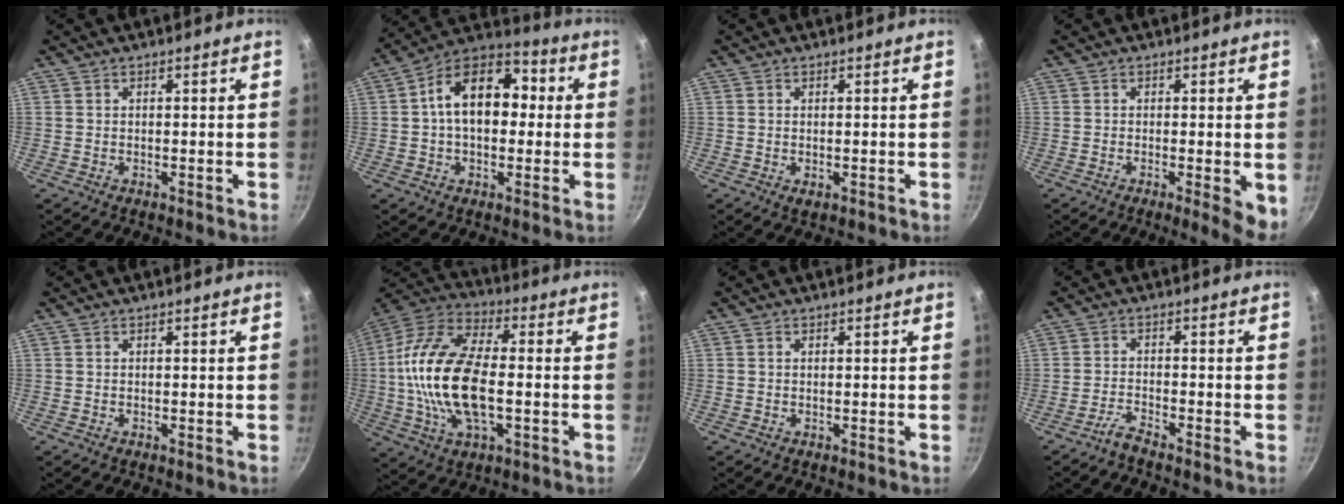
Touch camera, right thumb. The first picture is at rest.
{"total": 15.8, "force": [1.4, 10.5, 11.8], "torque": [-0.142, 0.038, 0.000]}
{"total": 1.0, "force": [-0.1, 0.5, 0.8], "torque": [-0.013, -0.003, -0.001]}
{"total": 5.3, "force": [-1.2, 1.2, 5.1], "torque": [-0.058, -0.005, -0.014]}
{"total": 0.0}
{"total": 20.8, "force": [-1.5, 10.4, 17.9], "torque": [-0.344, 0.031, -0.041]}
{"total": 0.0}
{"total": 2.5, "force": [-2.3, 0.0, 1.0], "torque": [-0.029, 0.018, -0.051]}